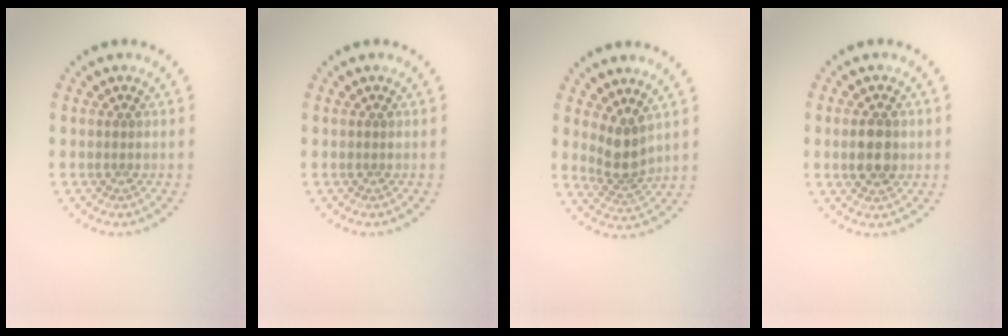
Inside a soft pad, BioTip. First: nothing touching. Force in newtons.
{"total": 0.0}
{"total": 2.8, "press": 2.2, "slide": 1.8}
{"total": 3.1, "press": 3.1, "slide": 0.1}